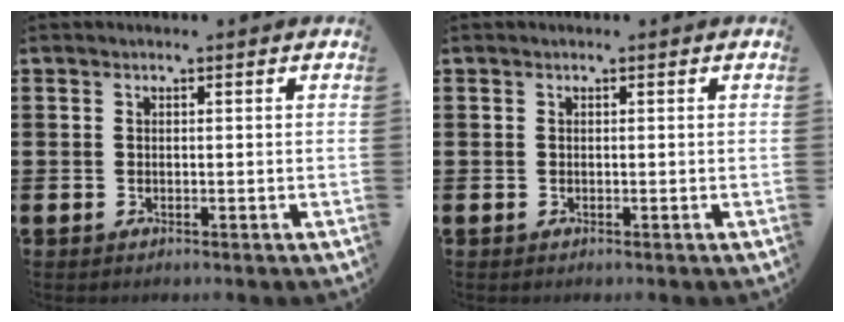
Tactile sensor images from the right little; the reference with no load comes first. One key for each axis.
{"total": 0.0}